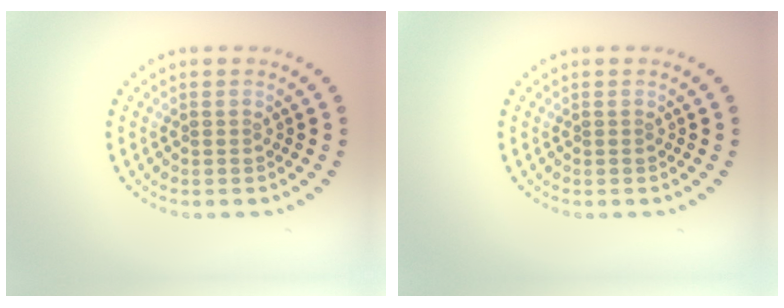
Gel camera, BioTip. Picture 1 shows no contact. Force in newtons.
{"total": 0.0}